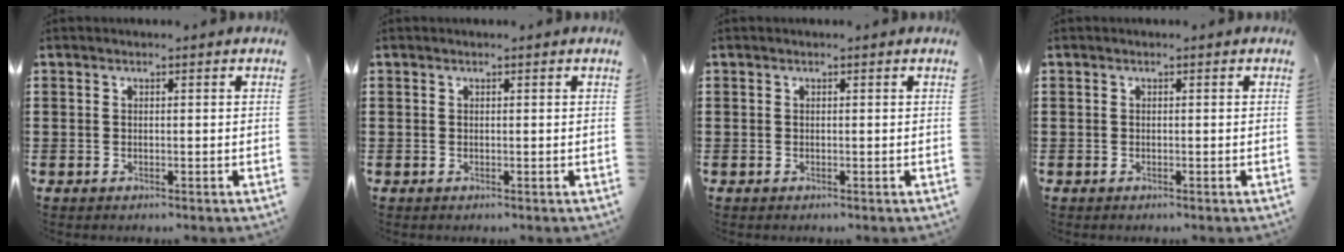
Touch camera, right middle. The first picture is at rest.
{"total": 0.0}
{"total": 0.0}
{"total": 0.0}